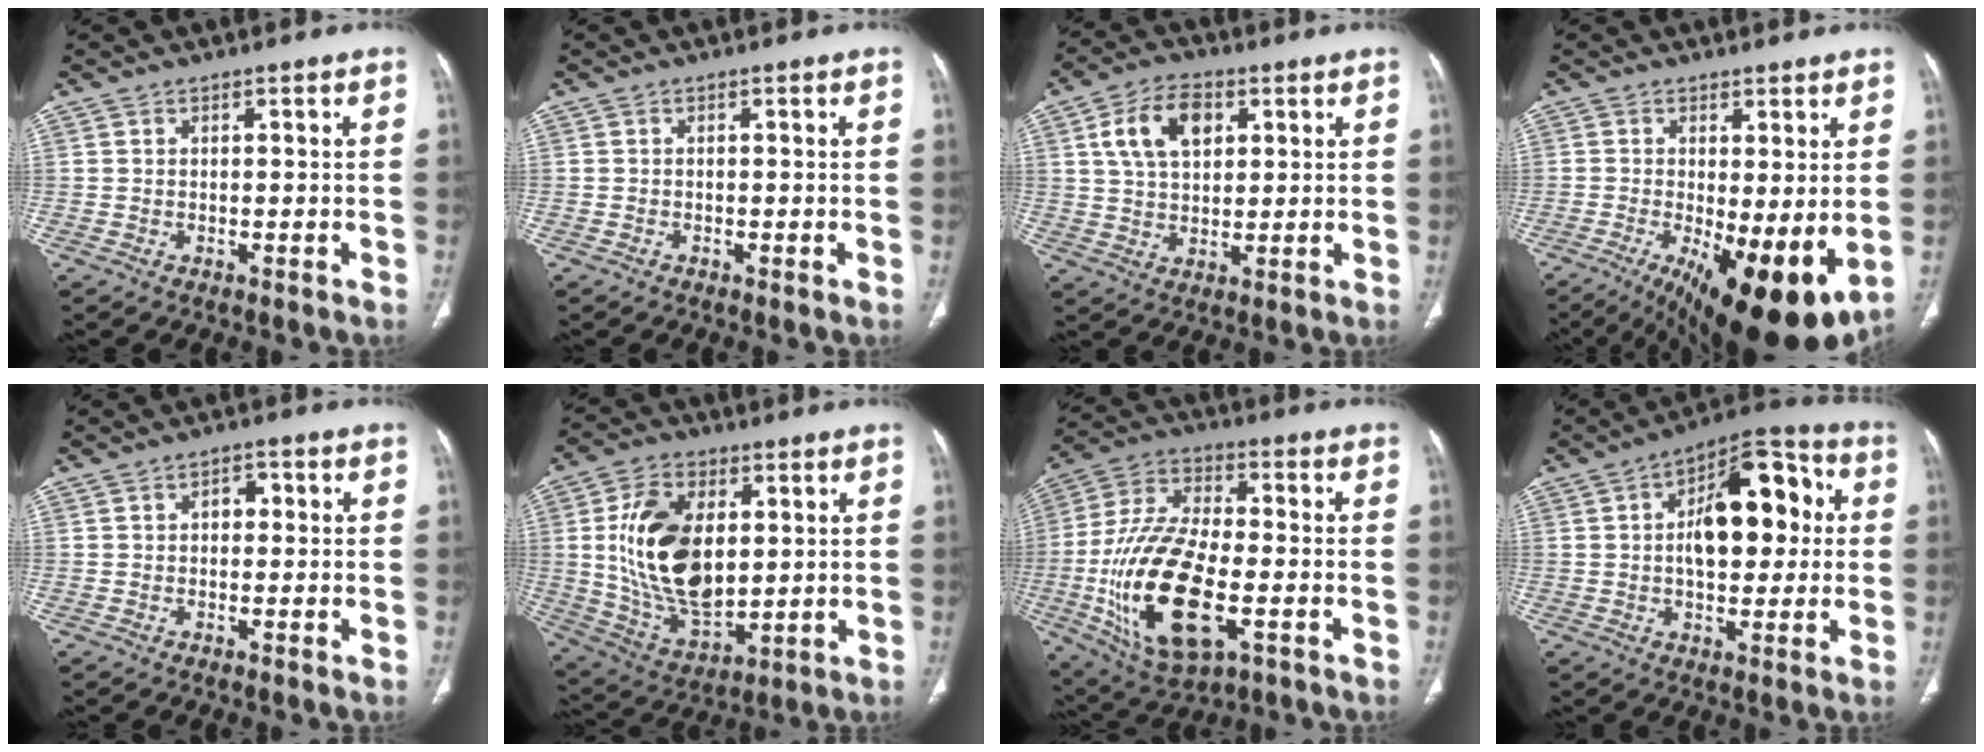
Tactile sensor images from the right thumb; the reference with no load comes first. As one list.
[{"total": 0.0}, {"total": 10.3, "force": [3.5, 6.4, 7.3], "torque": [-0.119, 0.000, 0.062]}, {"total": 15.4, "force": [-3.5, 5.2, 14.1], "torque": [-0.203, -0.026, -0.033]}, {"total": 2.6, "force": [0.2, 1.9, 1.8], "torque": [-0.014, 0.011, -0.003]}, {"total": 19.1, "force": [2.9, 11.3, 15.1], "torque": [-0.259, -0.016, 0.065]}, {"total": 22.6, "force": [-5.4, 10.8, 19.1], "torque": [-0.377, 0.008, -0.086]}, {"total": 17.0, "force": [2.1, 9.1, 14.2], "torque": [-0.172, 0.029, 0.027]}]